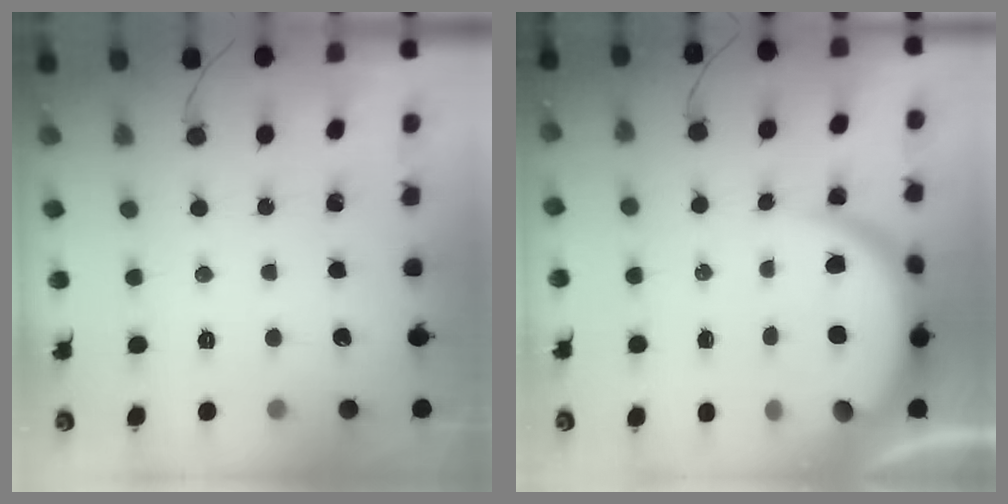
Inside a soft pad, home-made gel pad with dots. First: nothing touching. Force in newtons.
{"total": 7.7, "press": 7.7, "slide": 0.6}